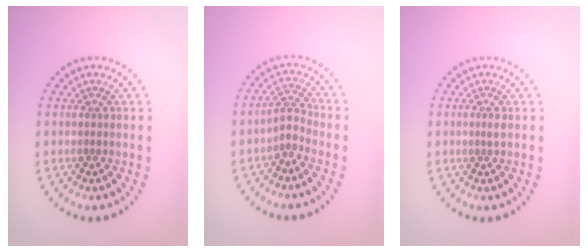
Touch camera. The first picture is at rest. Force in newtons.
{"total": 1.8, "press": 1.2, "slide": 1.3}
{"total": 0.7, "press": 0.5, "slide": 0.5}